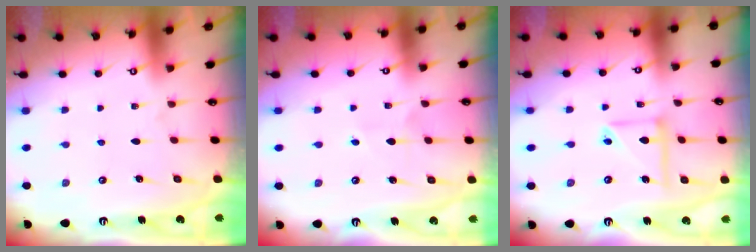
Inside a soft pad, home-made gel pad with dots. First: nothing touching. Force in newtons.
{"total": 4.3, "press": 4.3, "slide": 0.5}
{"total": 8.4, "press": 8.3, "slide": 0.6}